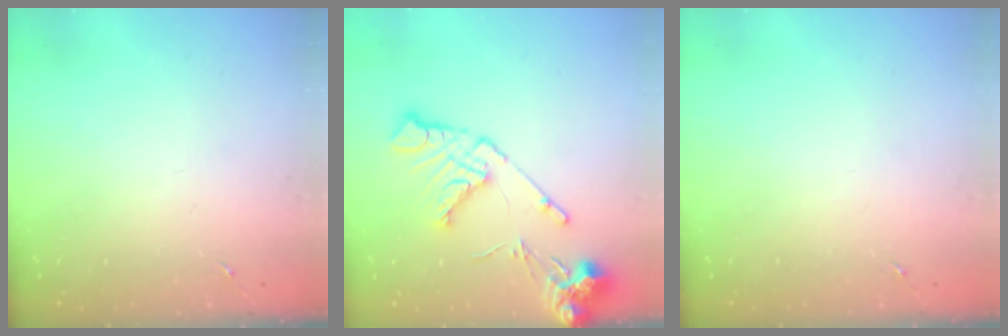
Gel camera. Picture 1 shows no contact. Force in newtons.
{"total": 15.5, "press": 15.4, "slide": 2.0}
{"total": 0.0}